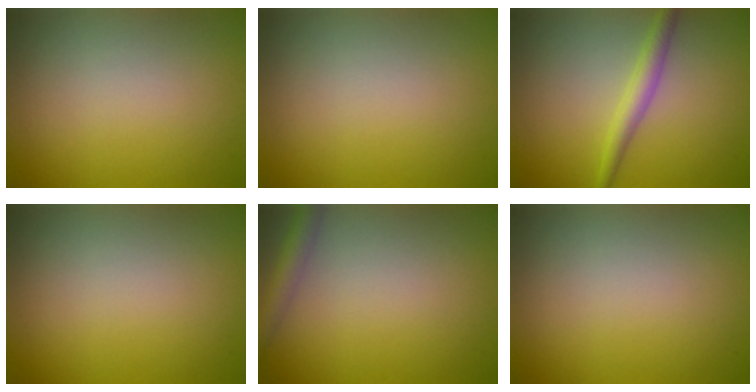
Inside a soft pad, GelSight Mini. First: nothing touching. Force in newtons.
{"total": 0.0}
{"total": 2.3, "press": 2.3, "slide": 0.1}
{"total": 0.0}
{"total": 2.3, "press": 2.3, "slide": 0.1}
{"total": 0.0}